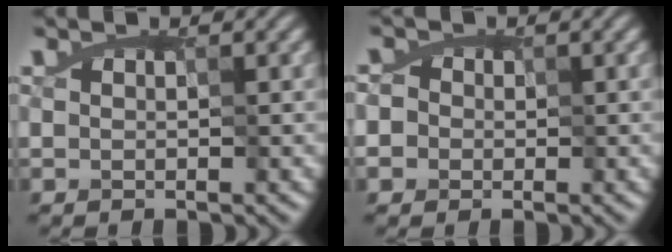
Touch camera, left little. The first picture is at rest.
{"total": 1.7, "force": [0.4, 1.7, 0.3], "torque": [-0.023, -0.003, 0.015]}